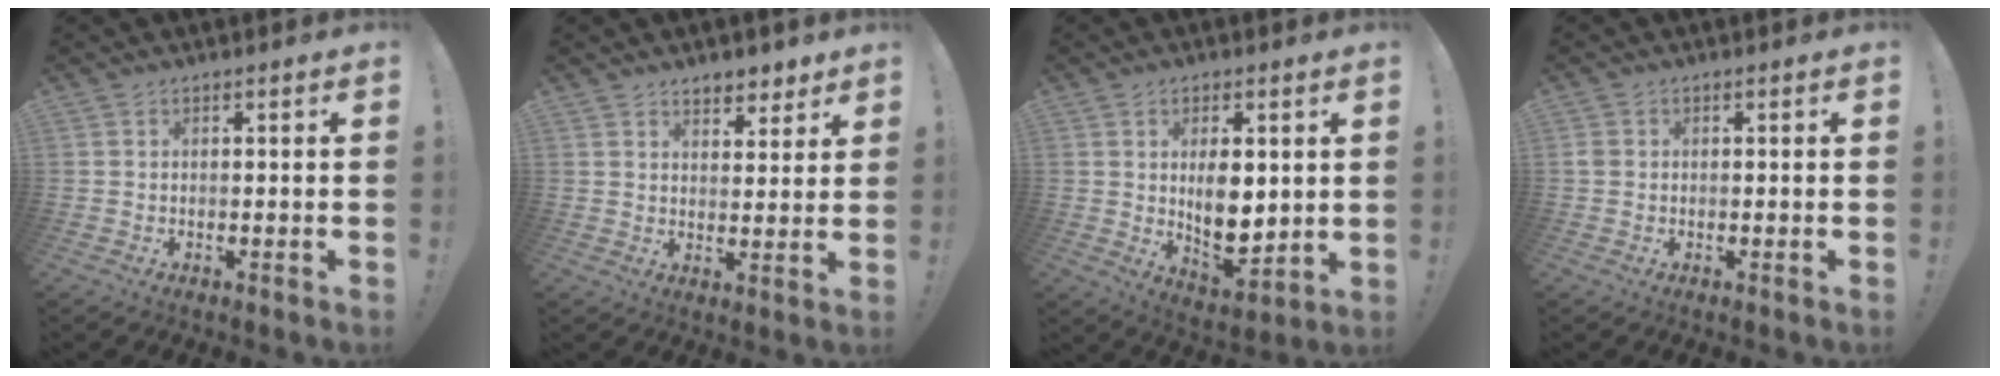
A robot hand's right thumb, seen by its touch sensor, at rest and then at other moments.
{"total": 5.7, "force": [4.8, 2.8, 1.6], "torque": [-0.002, -0.036, 0.085]}
{"total": 10.0, "force": [2.3, 5.7, 7.9], "torque": [-0.123, -0.026, 0.046]}
{"total": 1.7, "force": [0.1, 1.4, 0.9], "torque": [-0.016, 0.005, 0.003]}